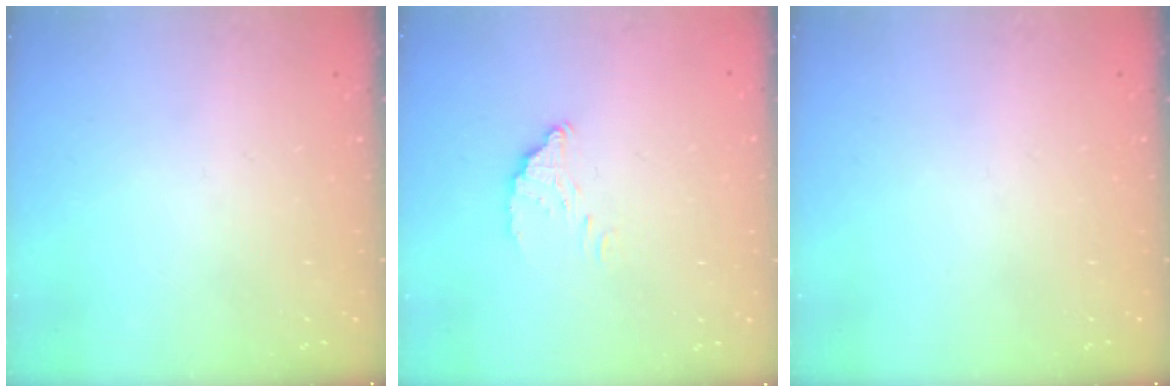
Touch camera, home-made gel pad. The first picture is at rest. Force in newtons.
{"total": 3.4, "press": 3.4, "slide": 0.1}
{"total": 0.0}